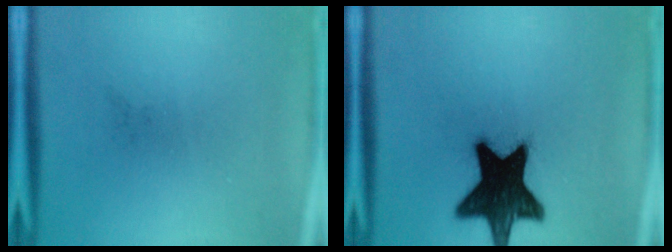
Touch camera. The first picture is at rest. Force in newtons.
{"total": 18.9}